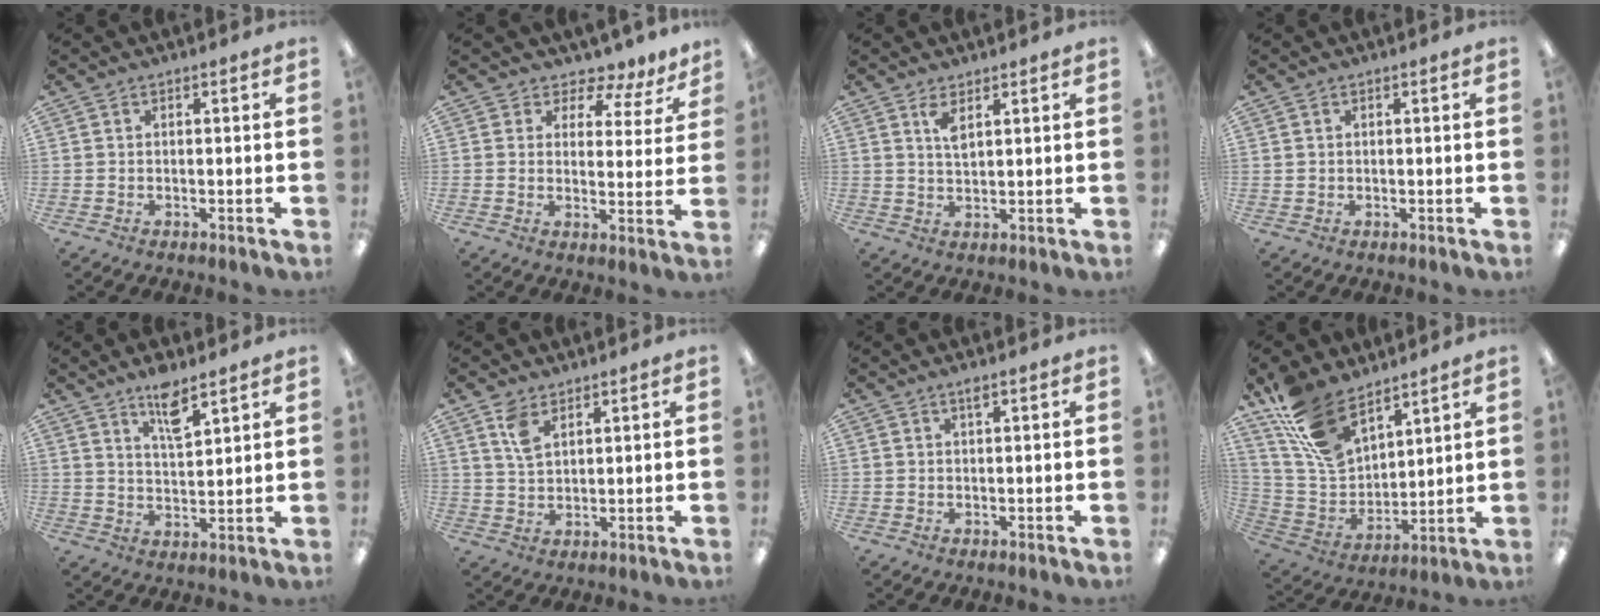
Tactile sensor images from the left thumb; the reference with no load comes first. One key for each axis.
{"total": 5.5, "fx": 4.5, "fy": 2.4, "fz": 2.2, "tx": -0.024, "ty": -0.045, "tz": 0.073}
{"total": 3.8, "fx": 2.4, "fy": 1.5, "fz": 2.5, "tx": -0.048, "ty": -0.003, "tz": 0.042}
{"total": 0.8, "fx": 0.4, "fy": 0.7, "fz": 0.3, "tx": -0.006, "ty": 0.003, "tz": 0.008}
{"total": 7.6, "fx": 5.6, "fy": 2.3, "fz": 4.6, "tx": -0.072, "ty": -0.030, "tz": 0.093}
{"total": 5.9, "fx": 3.7, "fy": 3.1, "fz": 3.4, "tx": -0.077, "ty": 0.000, "tz": 0.070}
{"total": 1.1, "fx": 0.8, "fy": 0.2, "fz": 0.7, "tx": -0.018, "ty": 0.001, "tz": 0.015}
{"total": 16.1, "fx": 11.6, "fy": 8.2, "fz": 7.6, "tx": -0.171, "ty": -0.054, "tz": 0.225}